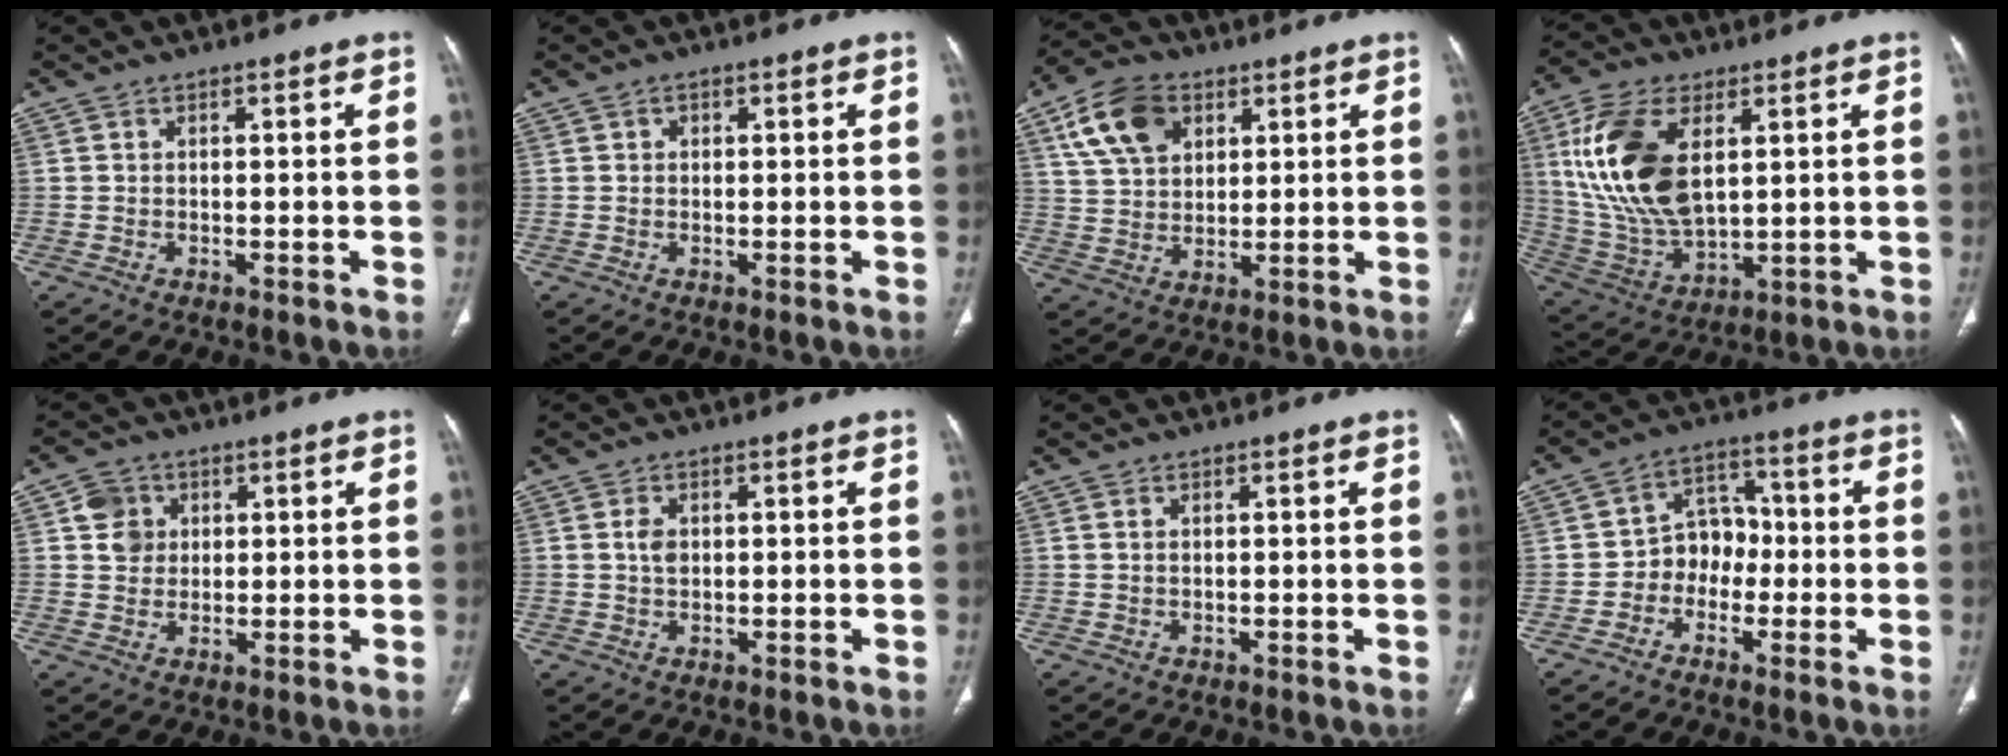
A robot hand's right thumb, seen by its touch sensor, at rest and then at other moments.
{"total": 1.0, "force": [0.3, 0.8, 0.4], "torque": [0.000, 0.001, 0.004]}
{"total": 11.7, "force": [5.3, 7.8, 7.0], "torque": [-0.114, -0.007, 0.100]}
{"total": 18.7, "force": [5.0, 10.0, 15.0], "torque": [-0.302, -0.018, 0.105]}
{"total": 5.0, "force": [1.5, 4.6, 1.5], "torque": [-0.005, -0.001, 0.026]}
{"total": 2.4, "force": [0.4, 1.7, 1.7], "torque": [-0.029, 0.000, 0.008]}
{"total": 0.6, "force": [0.2, 0.3, 0.4], "torque": [-0.011, 0.003, 0.004]}
{"total": 7.0, "force": [-1.8, 5.7, 3.6], "torque": [-0.018, 0.033, -0.044]}